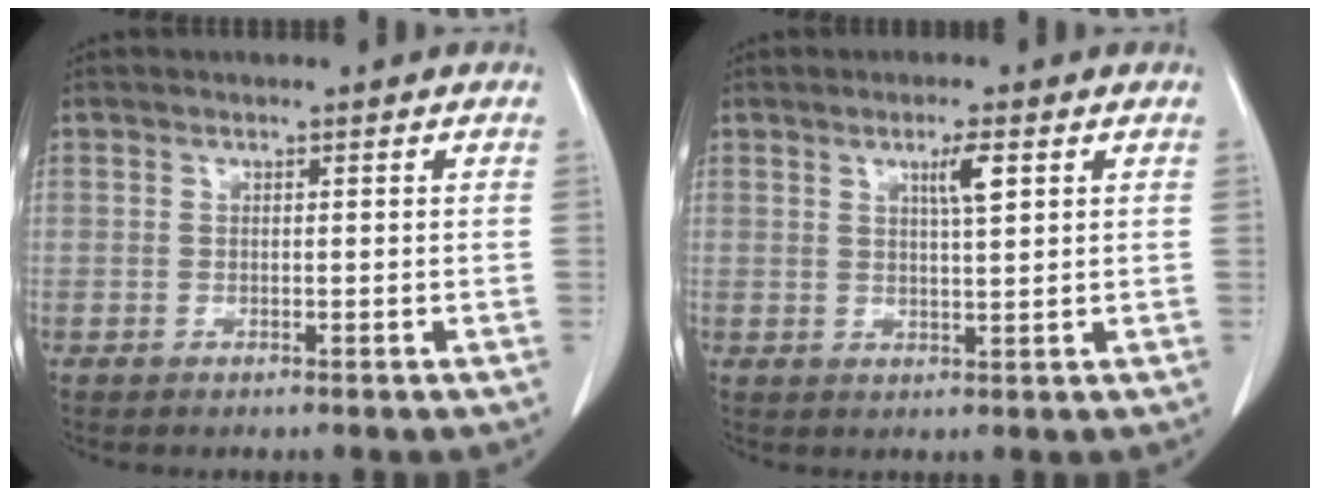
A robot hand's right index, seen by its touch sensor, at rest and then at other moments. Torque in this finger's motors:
{"motor_torque": [0.18, 0.09, 0.04, 0.05]}